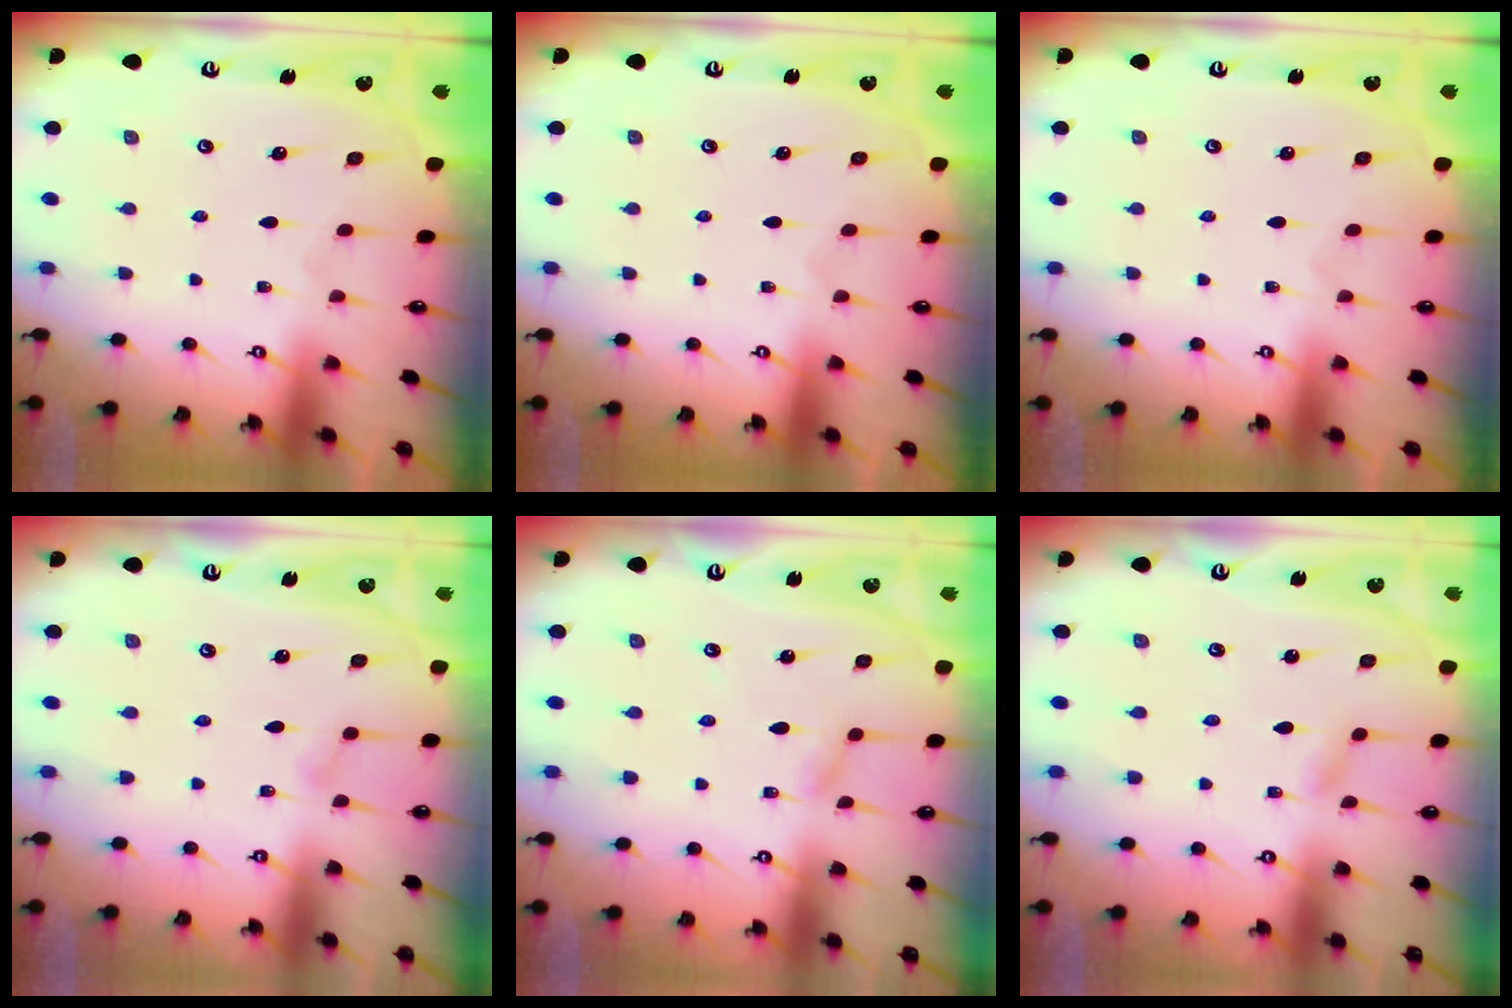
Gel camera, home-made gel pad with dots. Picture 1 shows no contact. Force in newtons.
{"total": 0.0}
{"total": 0.0}
{"total": 2.8, "press": 2.8, "slide": 0.2}
{"total": 2.4, "press": 2.4, "slide": 0.2}
{"total": 1.5, "press": 1.5, "slide": 0.2}